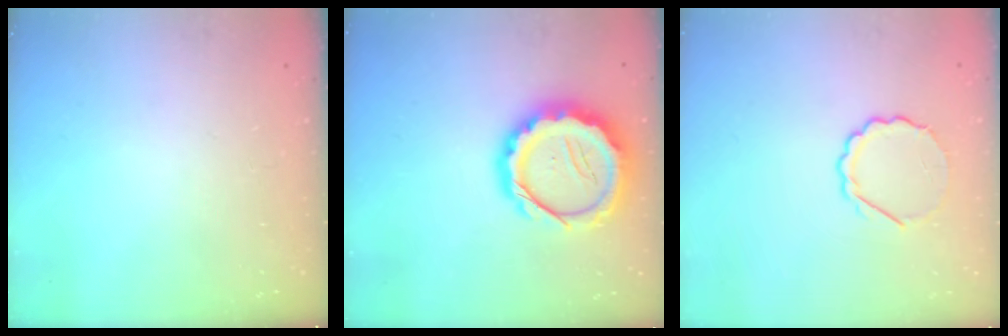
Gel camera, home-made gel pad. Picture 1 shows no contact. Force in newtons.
{"total": 15.3, "press": 15.0, "slide": 3.0}
{"total": 5.4, "press": 5.2, "slide": 1.3}